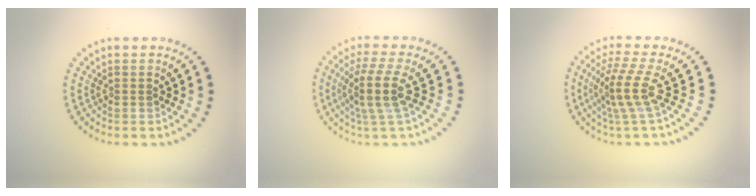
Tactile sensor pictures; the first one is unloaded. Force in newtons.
{"total": 3.8, "press": 2.9, "slide": 2.5}
{"total": 3.9, "press": 2.8, "slide": 2.6}